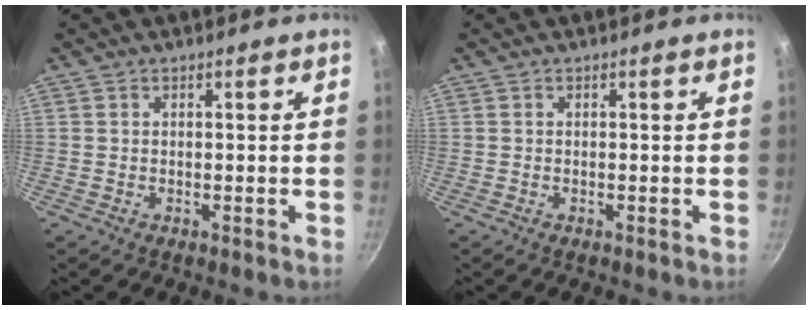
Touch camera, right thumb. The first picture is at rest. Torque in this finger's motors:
{"motor_torque": [-0.01, -0.16, -0.34, 0.36, -0.02]}